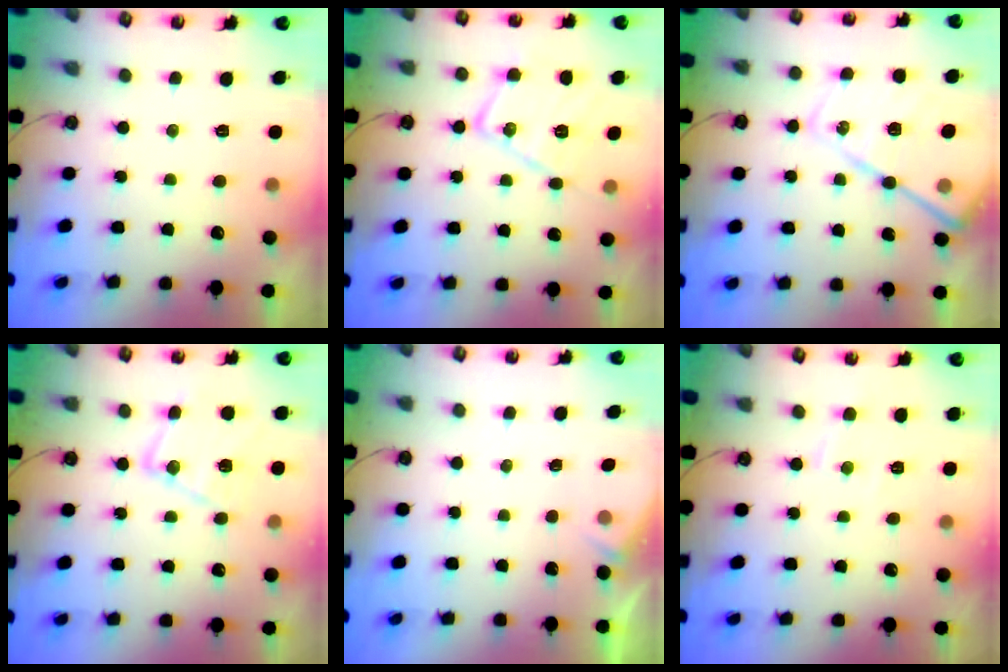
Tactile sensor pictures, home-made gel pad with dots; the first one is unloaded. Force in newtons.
{"total": 15.3, "press": 15.3, "slide": 0.5}
{"total": 18.9, "press": 18.8, "slide": 1.8}
{"total": 14.7, "press": 14.6, "slide": 1.3}
{"total": 2.9, "press": 2.8, "slide": 0.5}
{"total": 5.5, "press": 5.5, "slide": 0.4}